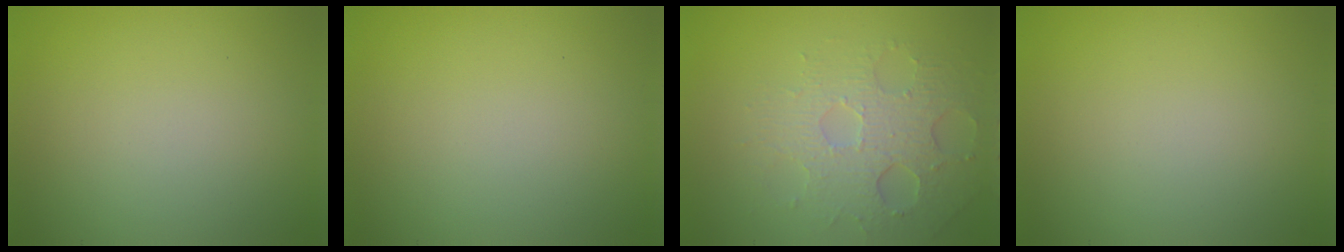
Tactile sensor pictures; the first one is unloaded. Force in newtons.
{"total": 0.0}
{"total": 4.0, "press": 3.6, "slide": 1.7}
{"total": 0.0}